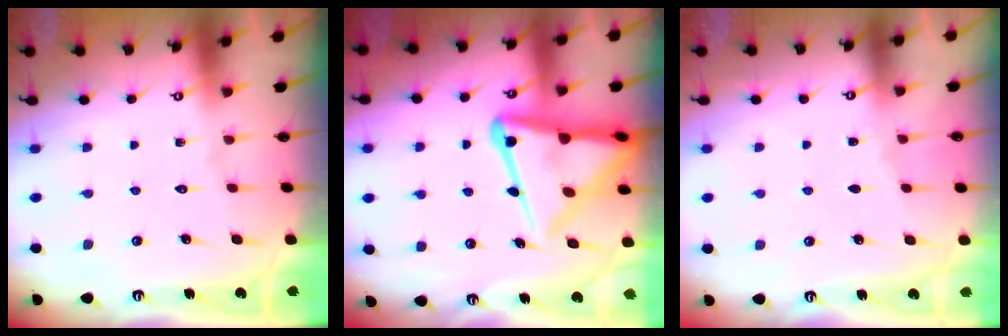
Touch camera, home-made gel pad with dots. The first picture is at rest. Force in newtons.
{"total": 16.9, "press": 16.9, "slide": 1.6}
{"total": 2.1, "press": 2.1, "slide": 0.3}